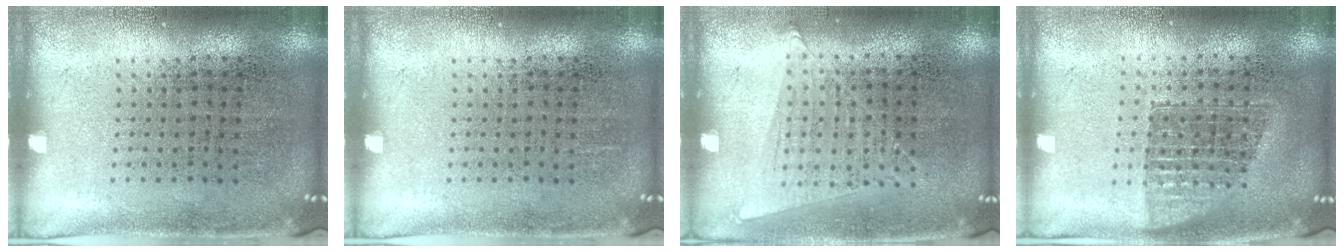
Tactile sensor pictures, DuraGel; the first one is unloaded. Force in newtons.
{"total": 0.0}
{"total": 1.1, "press": 1.1, "slide": 0.4}
{"total": 1.3, "press": 1.1, "slide": 0.8}